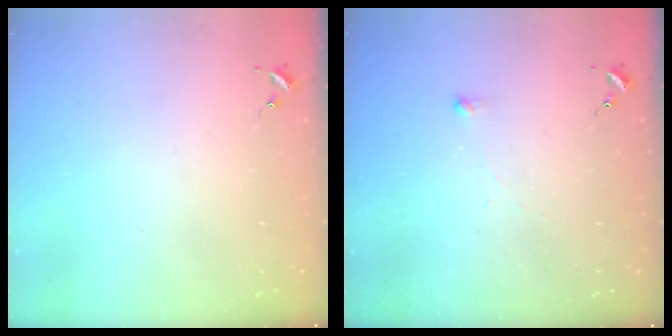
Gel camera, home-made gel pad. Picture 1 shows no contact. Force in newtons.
{"total": 2.5, "press": 2.5, "slide": 0.2}